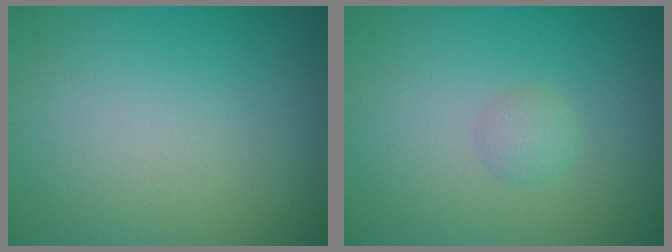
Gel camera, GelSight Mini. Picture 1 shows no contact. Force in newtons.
{"total": 1.1, "press": 1.1, "slide": 0.0}